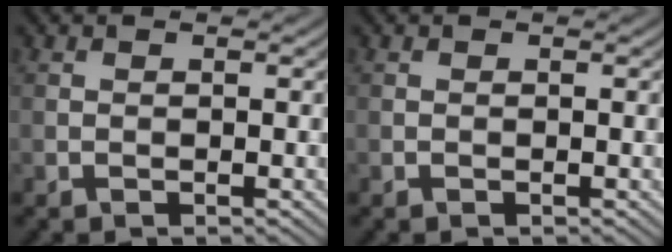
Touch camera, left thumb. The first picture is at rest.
{"total": 0.0}